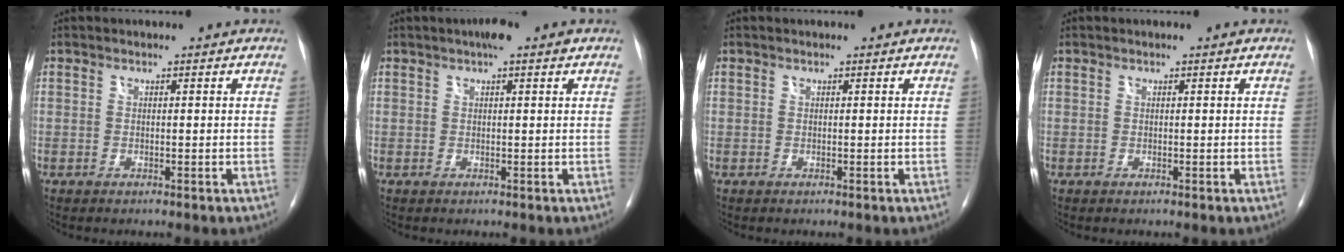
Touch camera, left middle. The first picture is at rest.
{"total": 3.3, "force": [2.0, 0.5, 2.5], "torque": [-0.041, 0.017, 0.029]}
{"total": 0.0}
{"total": 0.0}